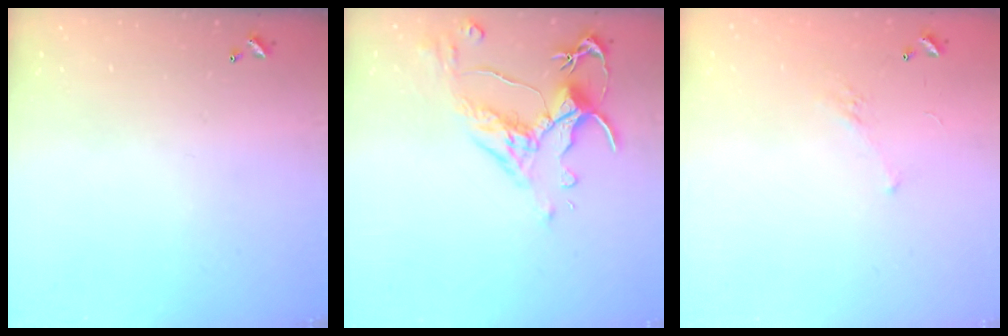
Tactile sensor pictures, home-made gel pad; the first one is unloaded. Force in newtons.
{"total": 3.1, "press": 2.7, "slide": 1.4}
{"total": 2.8, "press": 2.6, "slide": 1.1}